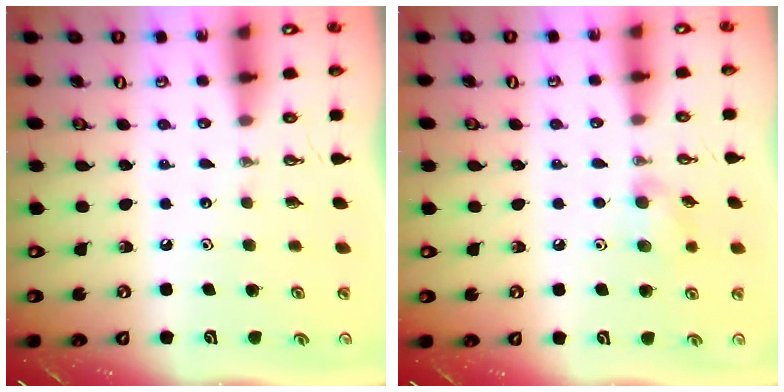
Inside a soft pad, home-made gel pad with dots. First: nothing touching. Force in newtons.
{"total": 7.9, "press": 7.9, "slide": 0.9}